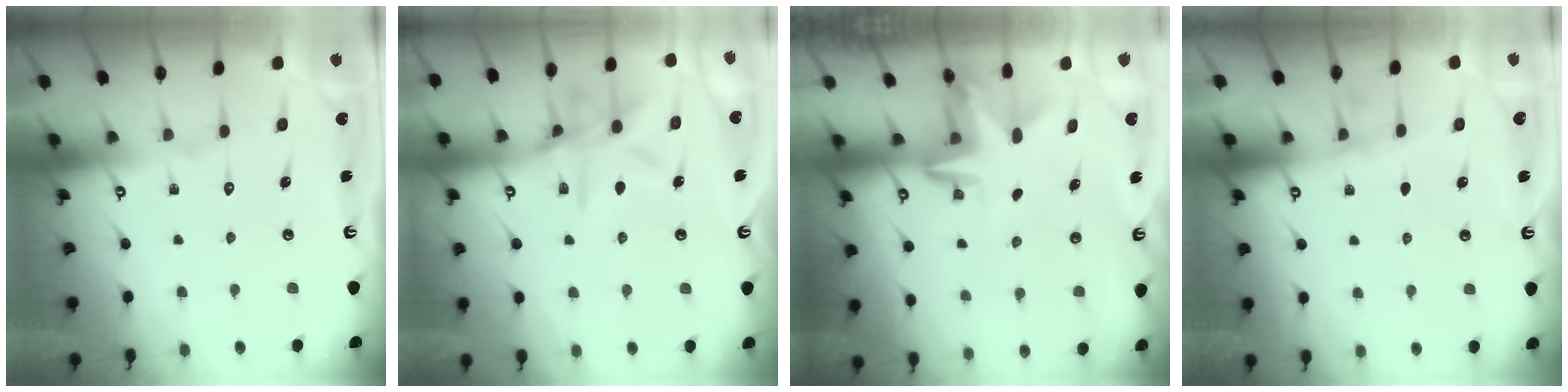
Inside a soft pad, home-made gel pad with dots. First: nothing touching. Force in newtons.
{"total": 11.9, "press": 11.8, "slide": 0.9}
{"total": 2.7, "press": 2.7, "slide": 0.1}
{"total": 1.8, "press": 1.7, "slide": 0.3}